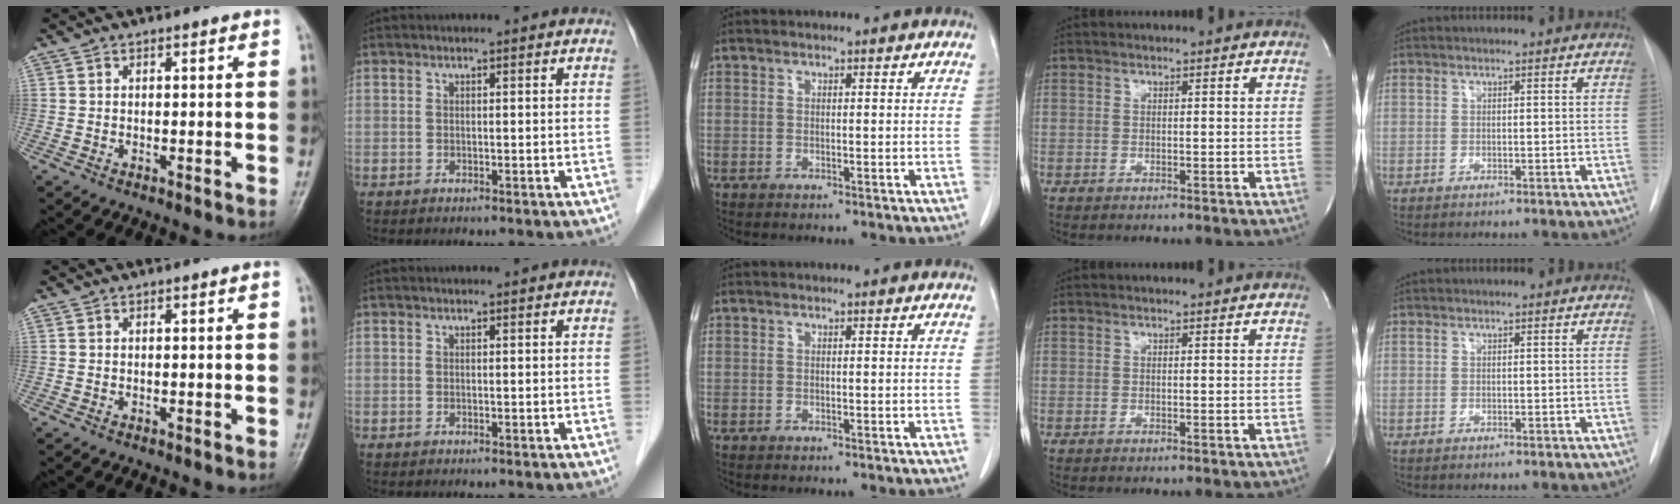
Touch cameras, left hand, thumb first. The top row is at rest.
{}